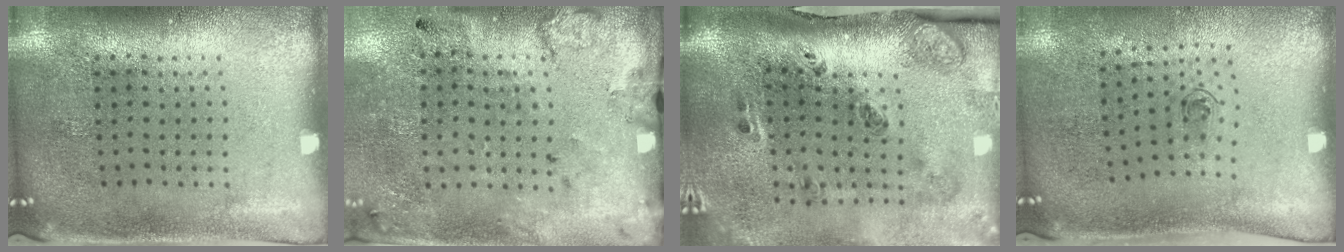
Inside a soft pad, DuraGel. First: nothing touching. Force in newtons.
{"total": 2.2, "press": 1.4, "slide": 1.7}
{"total": 3.3, "press": 2.0, "slide": 2.6}
{"total": 0.6, "press": 0.4, "slide": 0.5}